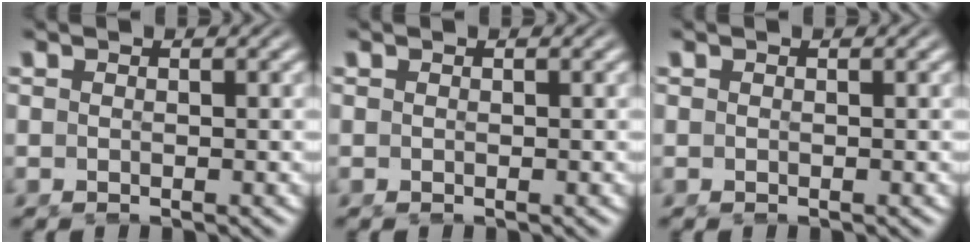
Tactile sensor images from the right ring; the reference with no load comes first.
{"total": 0.0}
{"total": 0.0}